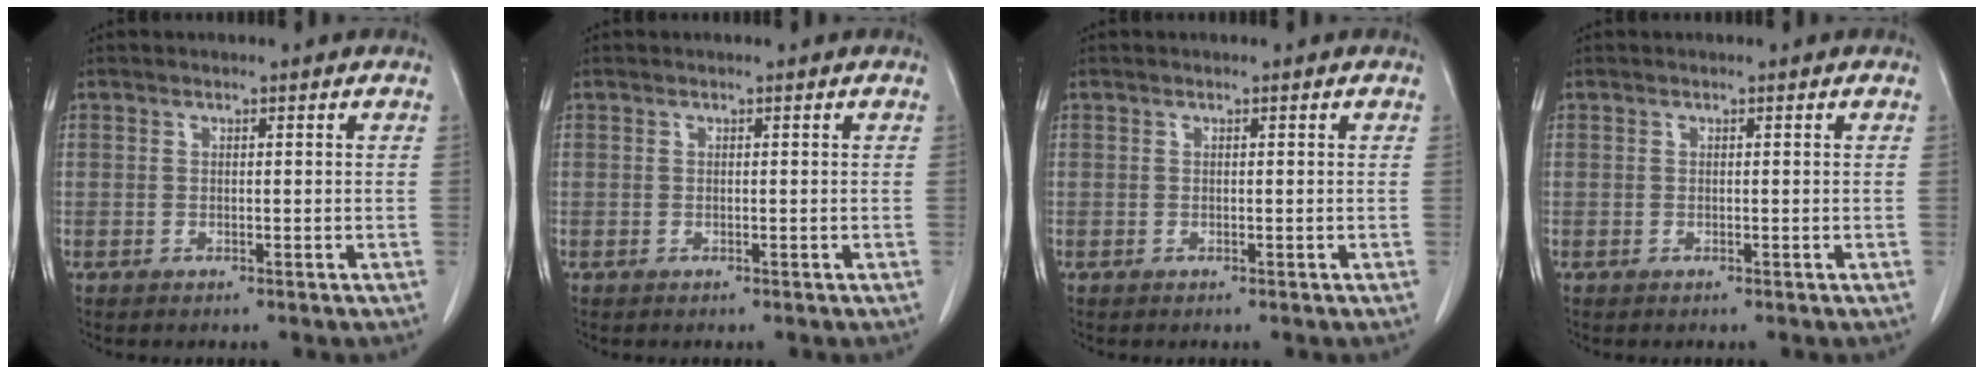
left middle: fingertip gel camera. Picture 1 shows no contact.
{"total": 0.0}
{"total": 0.0}
{"total": 0.0}